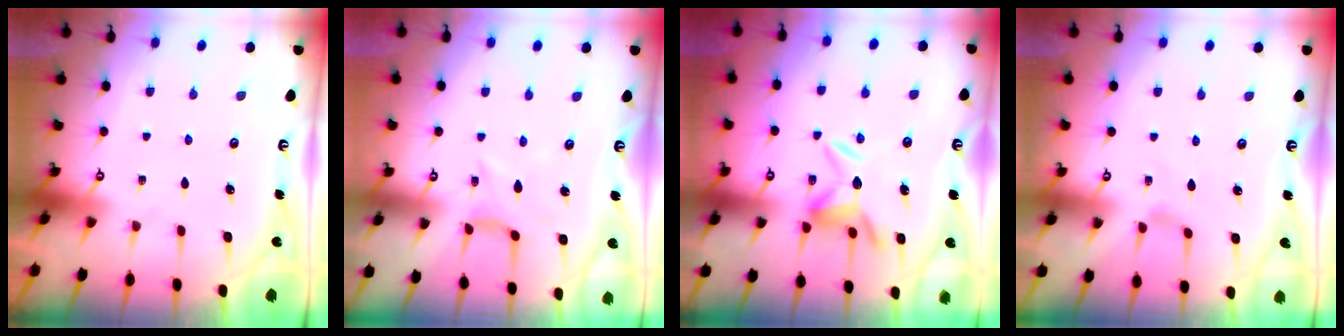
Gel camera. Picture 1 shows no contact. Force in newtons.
{"total": 2.3, "press": 2.3, "slide": 0.5}
{"total": 9.8, "press": 9.7, "slide": 1.3}
{"total": 0.8, "press": 0.7, "slide": 0.4}